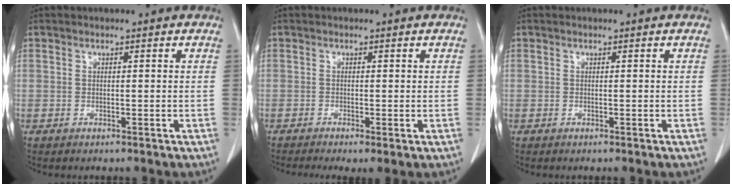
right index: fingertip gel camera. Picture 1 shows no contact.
{"total": 3.2, "force": [-1.7, 0.8, 2.6], "torque": [-0.043, -0.012, -0.028]}
{"total": 0.0}